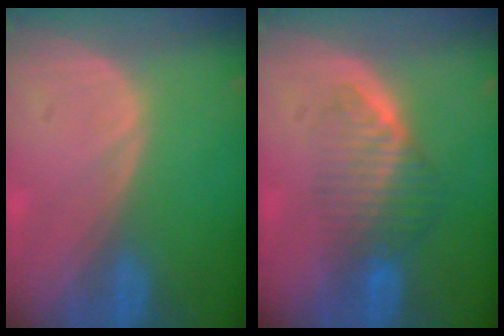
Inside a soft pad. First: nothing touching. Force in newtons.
{"total": 6.5, "press": 5.8, "slide": 2.8}